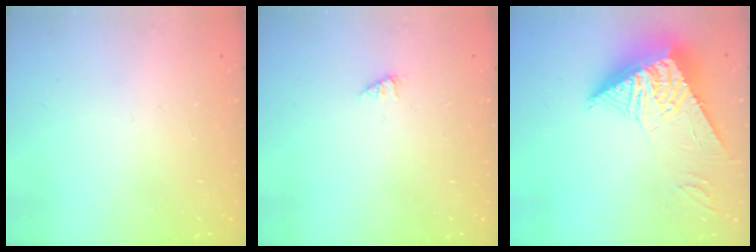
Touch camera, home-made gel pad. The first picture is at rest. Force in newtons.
{"total": 0.7, "press": 0.7, "slide": 0.2}
{"total": 13.1, "press": 13.1, "slide": 1.2}